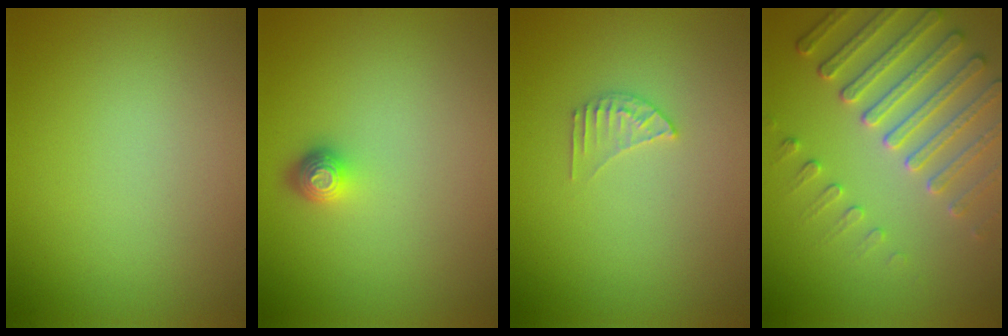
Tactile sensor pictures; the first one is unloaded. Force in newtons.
{"total": 1.6, "press": 1.3, "slide": 1.0}
{"total": 1.5, "press": 1.5, "slide": 0.2}
{"total": 5.2, "press": 4.7, "slide": 2.3}